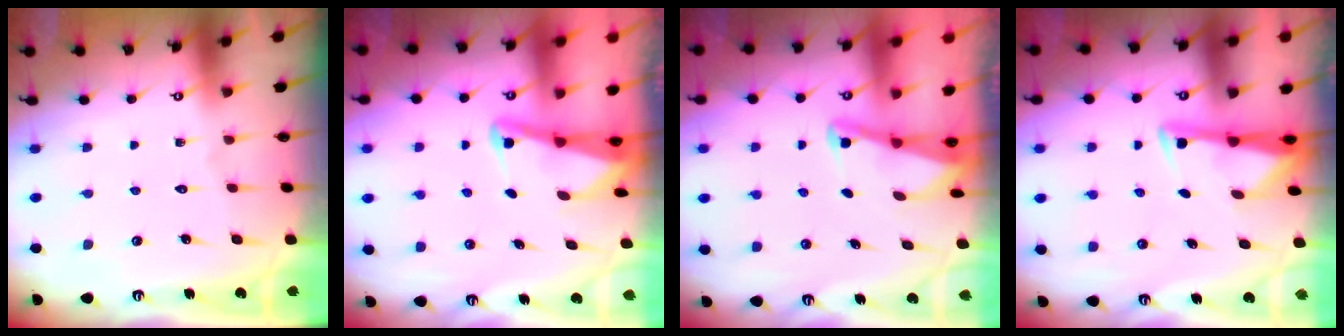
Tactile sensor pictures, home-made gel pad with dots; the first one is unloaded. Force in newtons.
{"total": 2.7, "press": 2.6, "slide": 0.6}
{"total": 2.0, "press": 2.0, "slide": 0.4}
{"total": 3.2, "press": 3.1, "slide": 0.4}